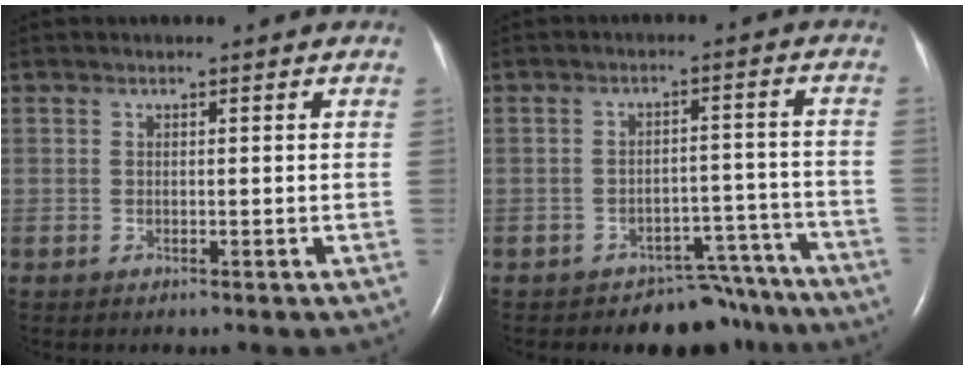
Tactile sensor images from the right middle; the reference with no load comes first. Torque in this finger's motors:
{"motor_torque": [0.07, -0.08, 0.07, 0.03]}